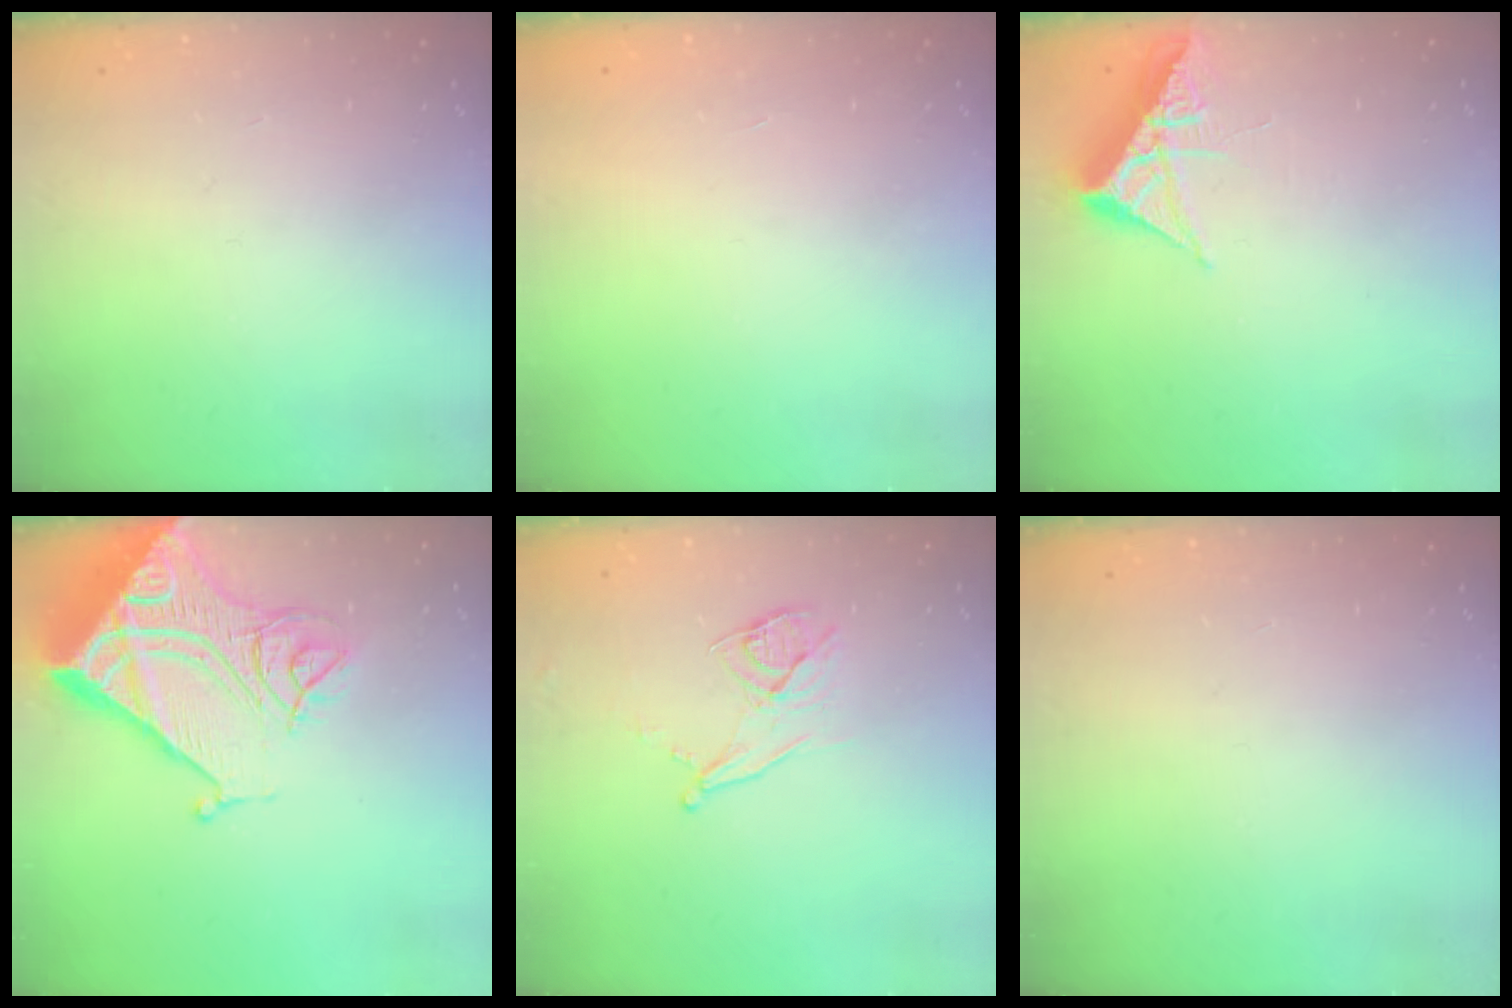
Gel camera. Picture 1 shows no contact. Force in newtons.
{"total": 1.7, "press": 1.7, "slide": 0.1}
{"total": 6.5, "press": 6.5, "slide": 0.7}
{"total": 23.6, "press": 23.4, "slide": 3.0}
{"total": 9.7, "press": 9.2, "slide": 3.0}
{"total": 0.0}